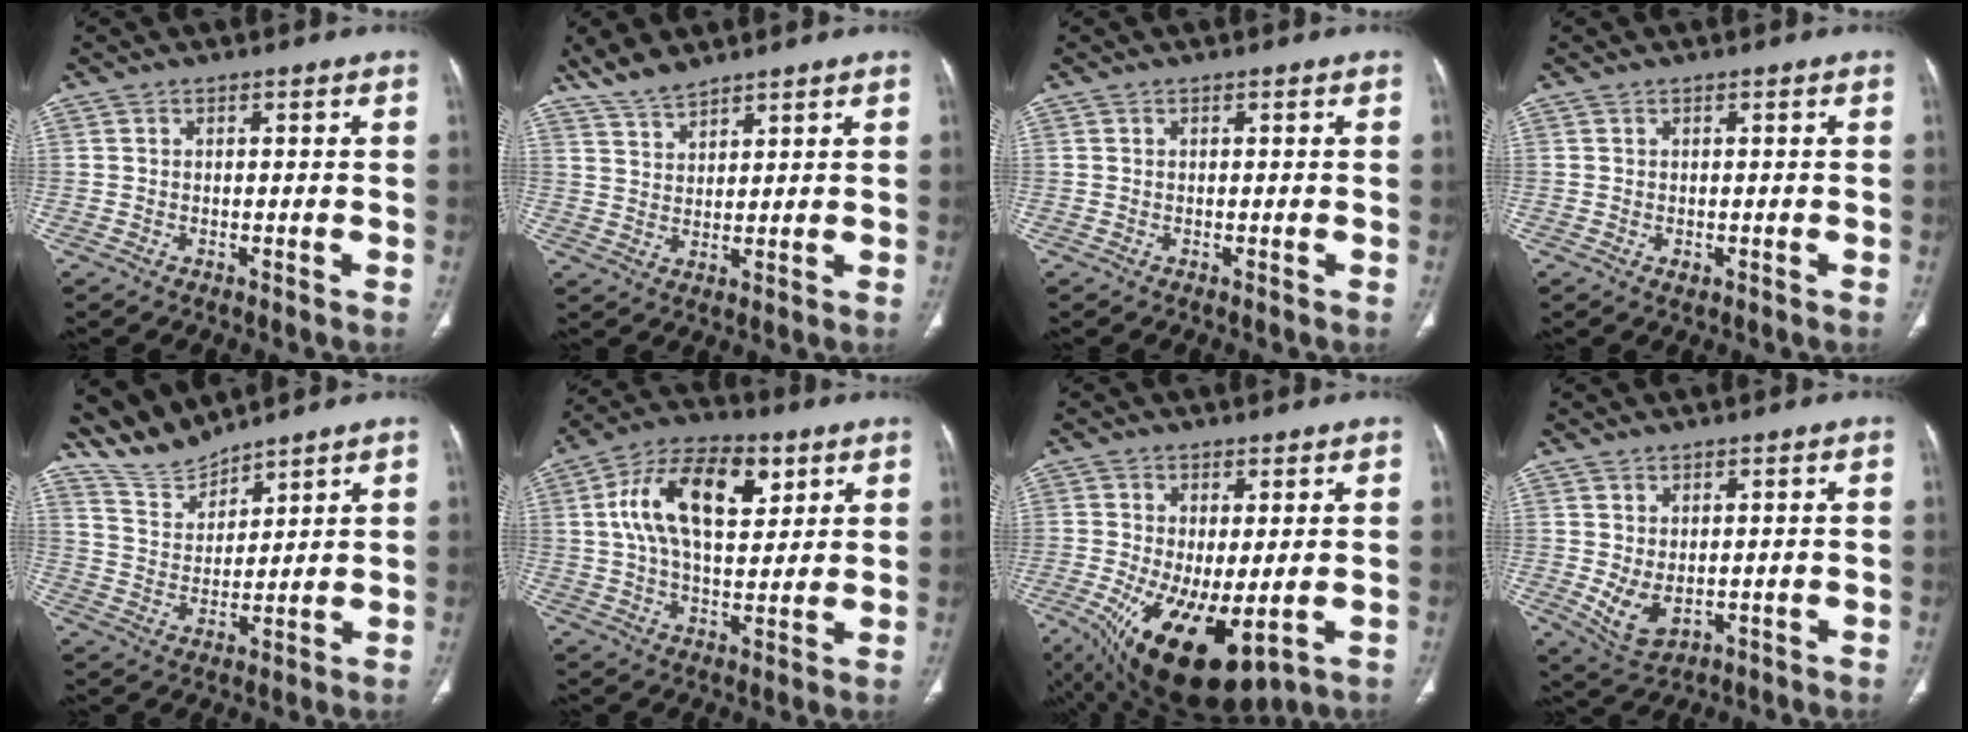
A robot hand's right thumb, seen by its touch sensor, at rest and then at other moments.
{"total": 5.2, "force": [4.7, 1.4, 1.8], "torque": [-0.032, -0.017, 0.100]}
{"total": 0.0}
{"total": 0.8, "force": [-0.1, 0.6, 0.5], "torque": [-0.006, 0.000, 0.002]}
{"total": 7.1, "force": [7.0, 1.1, 0.5], "torque": [-0.006, -0.040, 0.154]}
{"total": 16.9, "force": [5.5, 9.1, 13.1], "torque": [-0.207, 0.001, 0.092]}
{"total": 15.9, "force": [-4.2, 6.9, 13.6], "torque": [-0.250, -0.026, -0.044]}
{"total": 5.5, "force": [-0.1, 3.4, 4.3], "torque": [-0.078, -0.007, 0.021]}